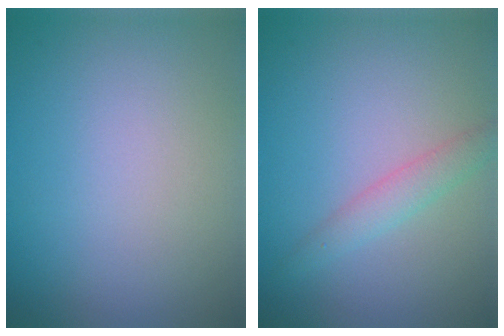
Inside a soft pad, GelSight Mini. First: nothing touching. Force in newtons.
{"total": 1.9, "press": 1.9, "slide": 0.0}